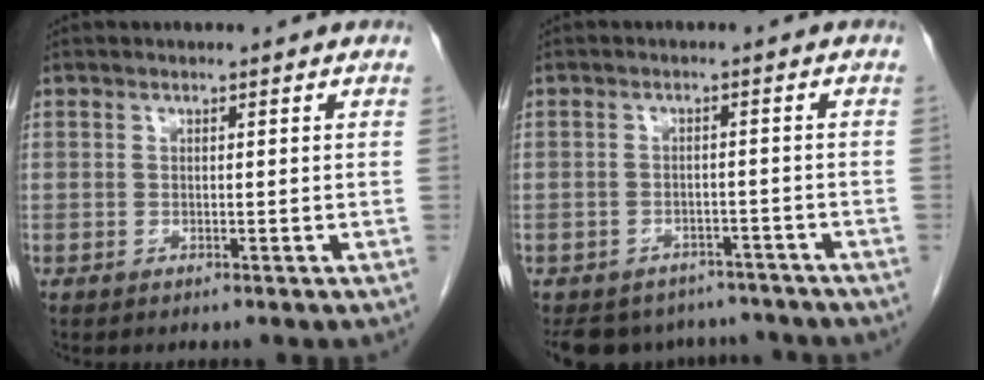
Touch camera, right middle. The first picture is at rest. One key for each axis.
{"total": 10.9, "fx": -9.6, "fy": 4.9, "fz": 1.9, "tx": -0.026, "ty": 0.010, "tz": -0.117}